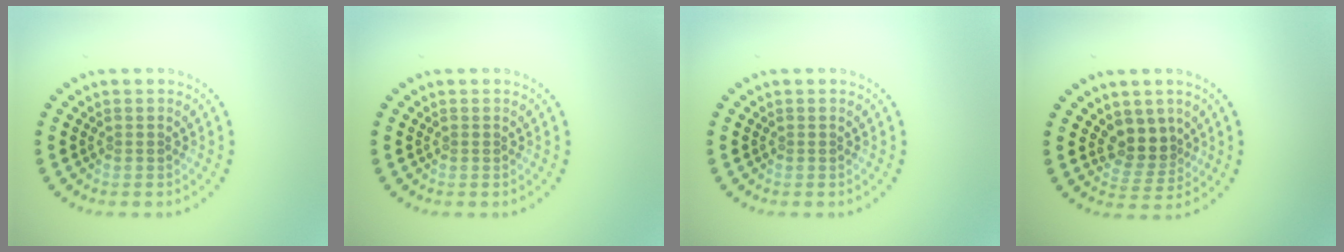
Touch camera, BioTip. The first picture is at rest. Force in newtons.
{"total": 0.0}
{"total": 0.0}
{"total": 2.8, "press": 2.3, "slide": 1.6}